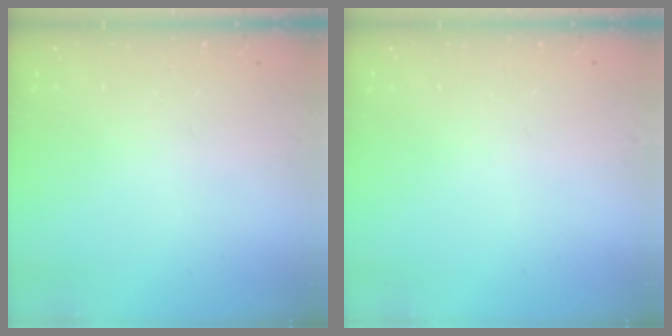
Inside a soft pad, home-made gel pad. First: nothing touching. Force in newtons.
{"total": 0.0}